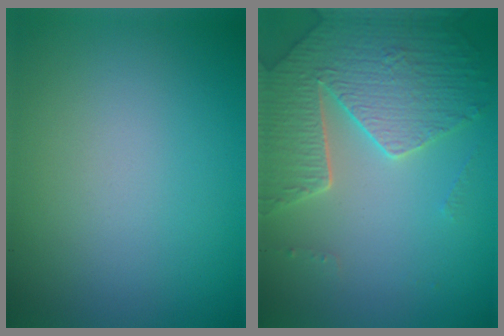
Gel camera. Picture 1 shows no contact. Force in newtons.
{"total": 5.1, "press": 4.7, "slide": 2.1}